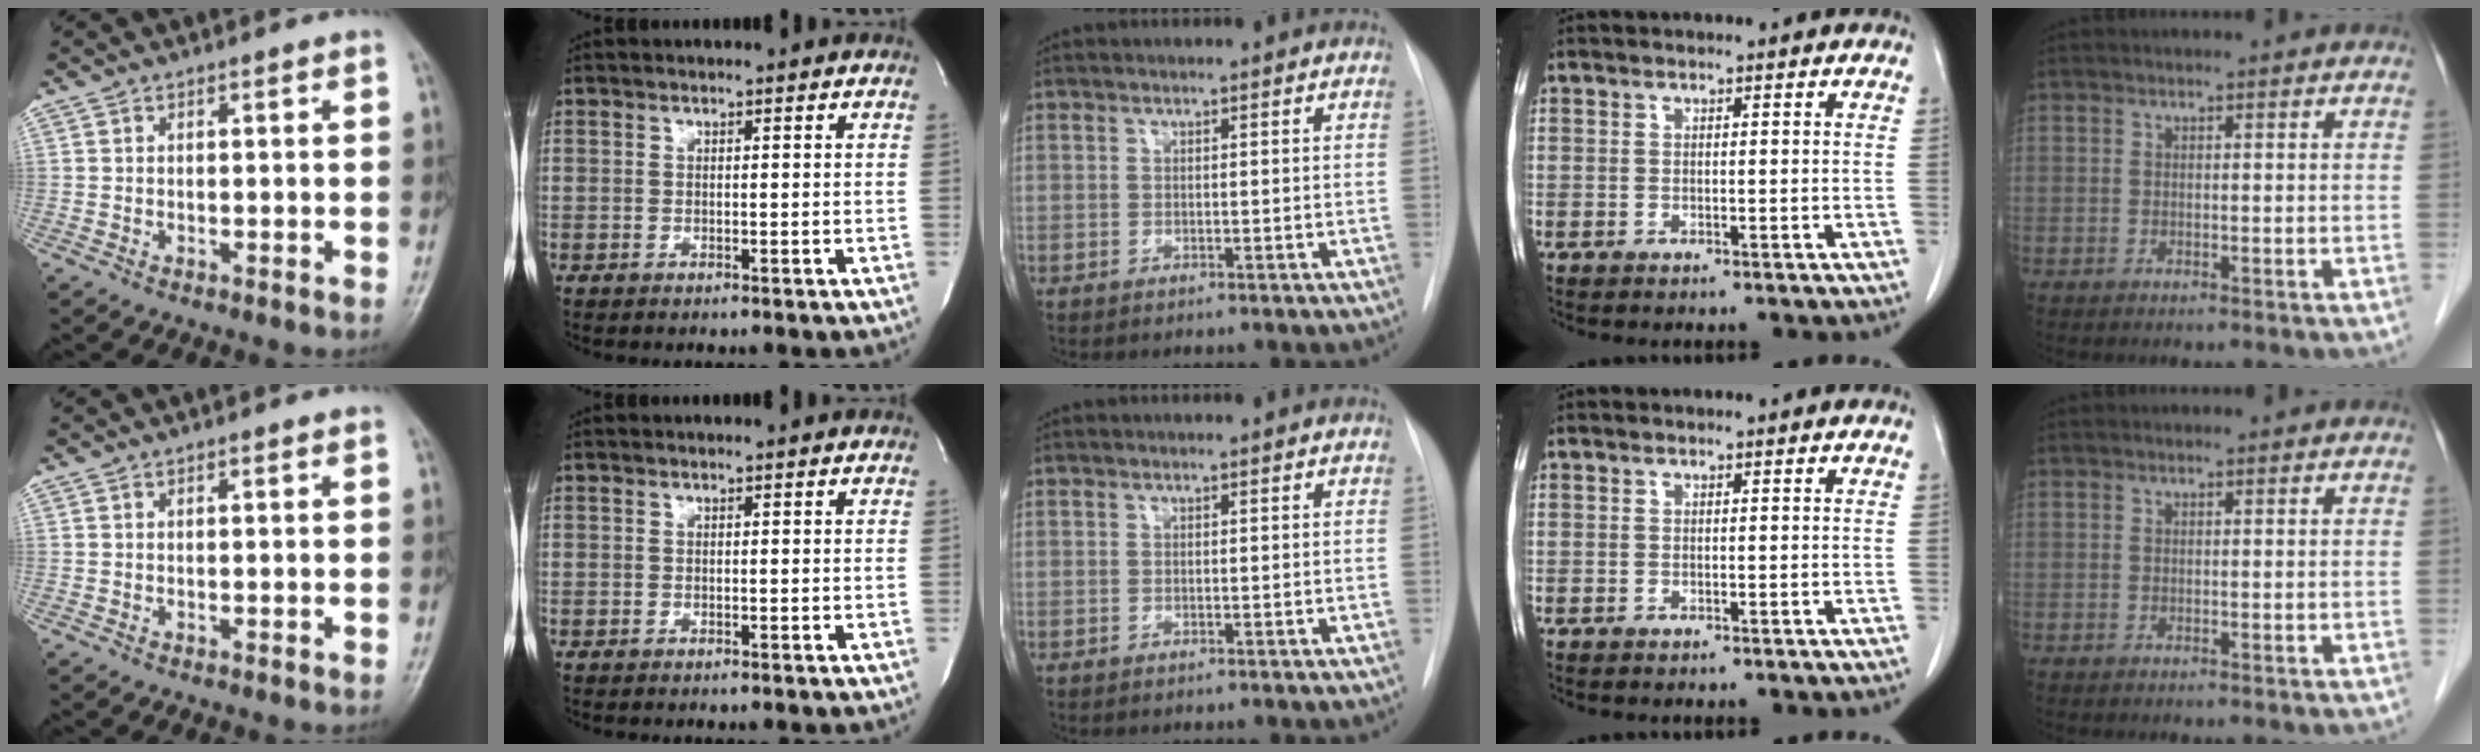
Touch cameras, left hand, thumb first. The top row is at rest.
{}